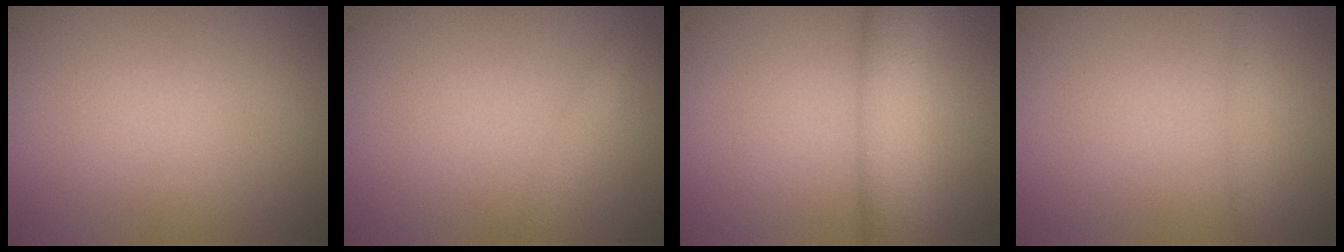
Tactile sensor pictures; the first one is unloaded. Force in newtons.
{"total": 1.3, "press": 1.3, "slide": 0.1}
{"total": 5.5, "press": 5.5, "slide": 0.4}
{"total": 1.1, "press": 1.0, "slide": 0.1}